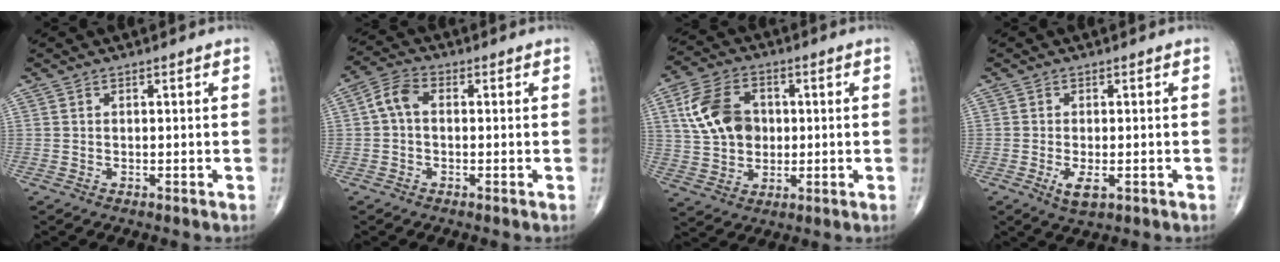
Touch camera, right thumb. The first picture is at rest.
{"total": 4.8, "force": [0.2, 3.0, 3.7], "torque": [-0.069, 0.017, -0.007]}
{"total": 12.2, "force": [2.1, 8.9, 8.0], "torque": [-0.134, 0.005, 0.039]}
{"total": 3.6, "force": [-1.3, 1.5, 3.0], "torque": [-0.056, -0.007, -0.018]}